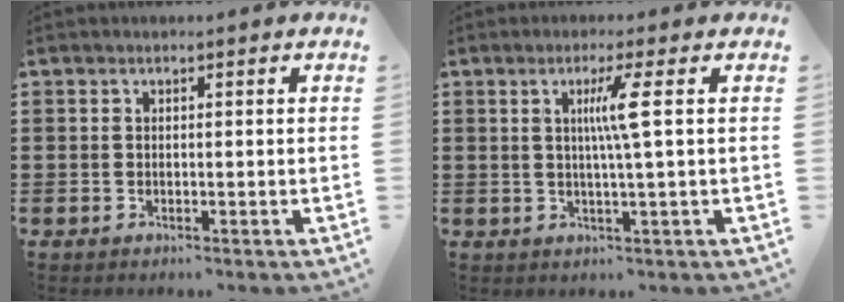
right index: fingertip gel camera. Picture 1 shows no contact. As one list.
[{"total": 4.6, "force": [0.8, -0.9, 4.4], "torque": [-0.085, -0.007, 0.007]}]